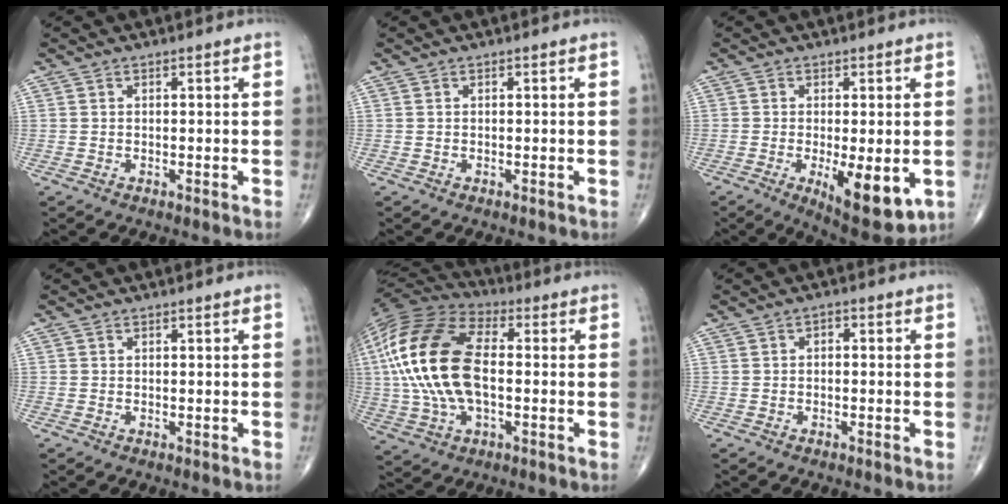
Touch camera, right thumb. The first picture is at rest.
{"total": 0.0}
{"total": 11.1, "force": [-3.0, 4.0, 9.9], "torque": [-0.135, -0.022, -0.035]}
{"total": 0.0}
{"total": 21.8, "force": [0.5, 11.5, 18.4], "torque": [-0.396, 0.015, 0.002]}
{"total": 1.4, "force": [-0.1, 0.9, 1.0], "torque": [-0.010, 0.008, -0.007]}